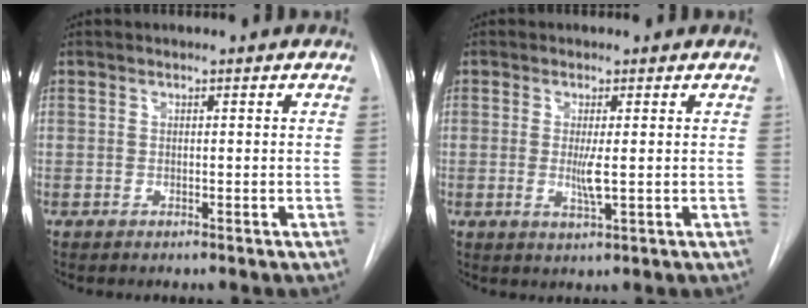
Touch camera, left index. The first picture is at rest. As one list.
[{"total": 3.0, "force": [0.0, 0.2, 3.0], "torque": [-0.061, -0.007, 0.001]}]